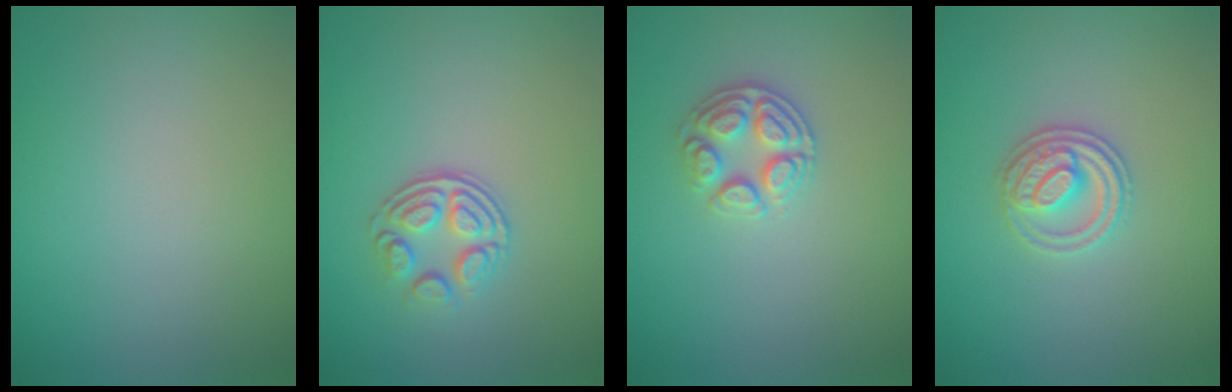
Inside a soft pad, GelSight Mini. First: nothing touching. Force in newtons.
{"total": 3.1, "press": 2.5, "slide": 1.9}
{"total": 2.9, "press": 2.8, "slide": 0.7}
{"total": 3.2, "press": 2.9, "slide": 1.2}